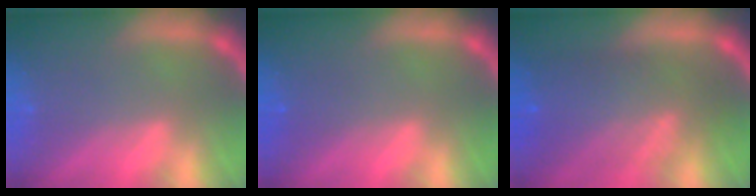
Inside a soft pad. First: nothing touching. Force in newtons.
{"total": 1.0}
{"total": 8.1}